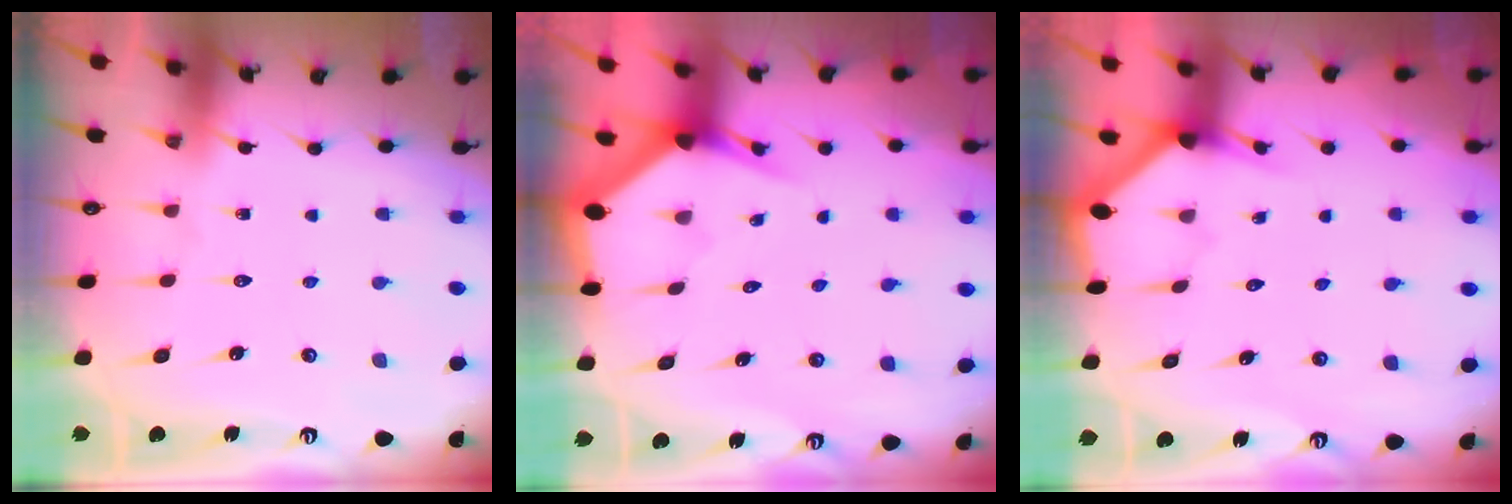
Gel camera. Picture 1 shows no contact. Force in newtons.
{"total": 2.7, "press": 2.7, "slide": 0.2}
{"total": 2.9, "press": 2.9, "slide": 0.2}